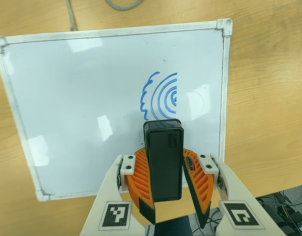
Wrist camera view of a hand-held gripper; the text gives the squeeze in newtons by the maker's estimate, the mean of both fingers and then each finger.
{"total": 7.7, "left": 8.6, "right": 6.7}